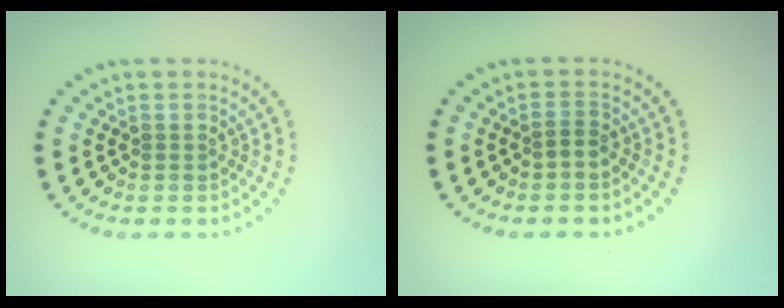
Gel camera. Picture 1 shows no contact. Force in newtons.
{"total": 0.9, "press": 0.7, "slide": 0.6}